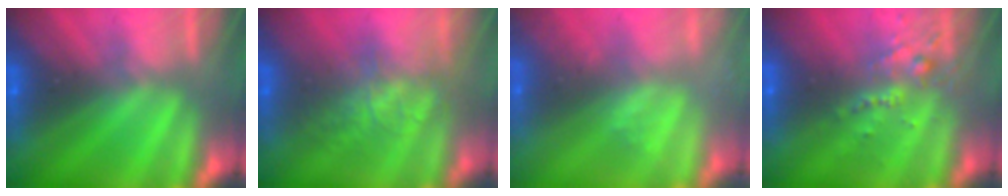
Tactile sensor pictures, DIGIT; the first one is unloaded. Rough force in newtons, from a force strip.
{"total": 4.4}
{"total": 2.1}
{"total": 2.6}